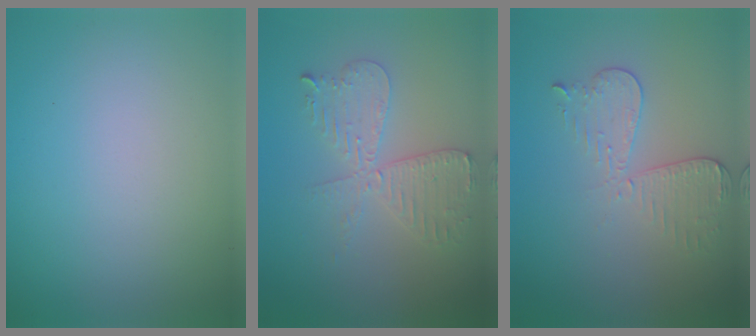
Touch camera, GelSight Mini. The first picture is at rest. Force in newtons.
{"total": 4.1, "press": 3.5, "slide": 2.1}
{"total": 2.9, "press": 2.7, "slide": 1.2}